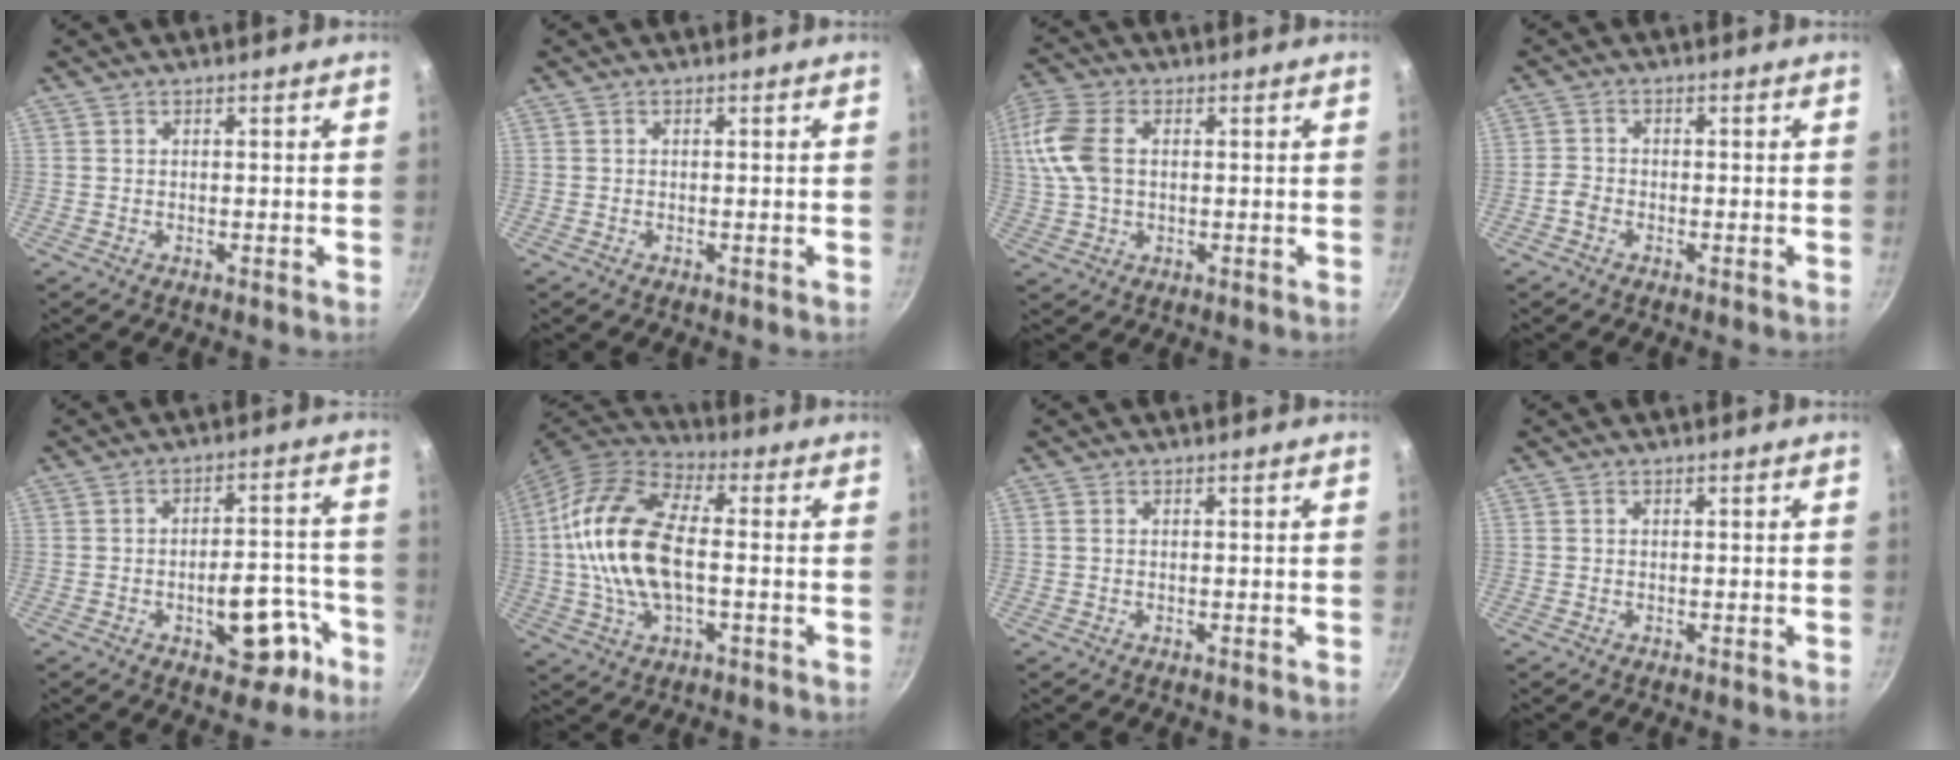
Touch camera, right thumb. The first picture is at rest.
{"total": 0.0}
{"total": 11.9, "force": [1.8, 7.8, 8.8], "torque": [-0.193, 0.016, 0.027]}
{"total": 2.0, "force": [-1.4, 1.2, 0.8], "torque": [-0.019, 0.012, -0.031]}
{"total": 11.6, "force": [-5.2, 6.0, 8.5], "torque": [-0.068, 0.051, -0.062]}
{"total": 17.9, "force": [-0.5, 9.1, 15.4], "torque": [-0.296, 0.032, -0.024]}
{"total": 0.6, "force": [0.1, 0.4, 0.4], "torque": [-0.007, 0.002, 0.000]}
{"total": 0.0}